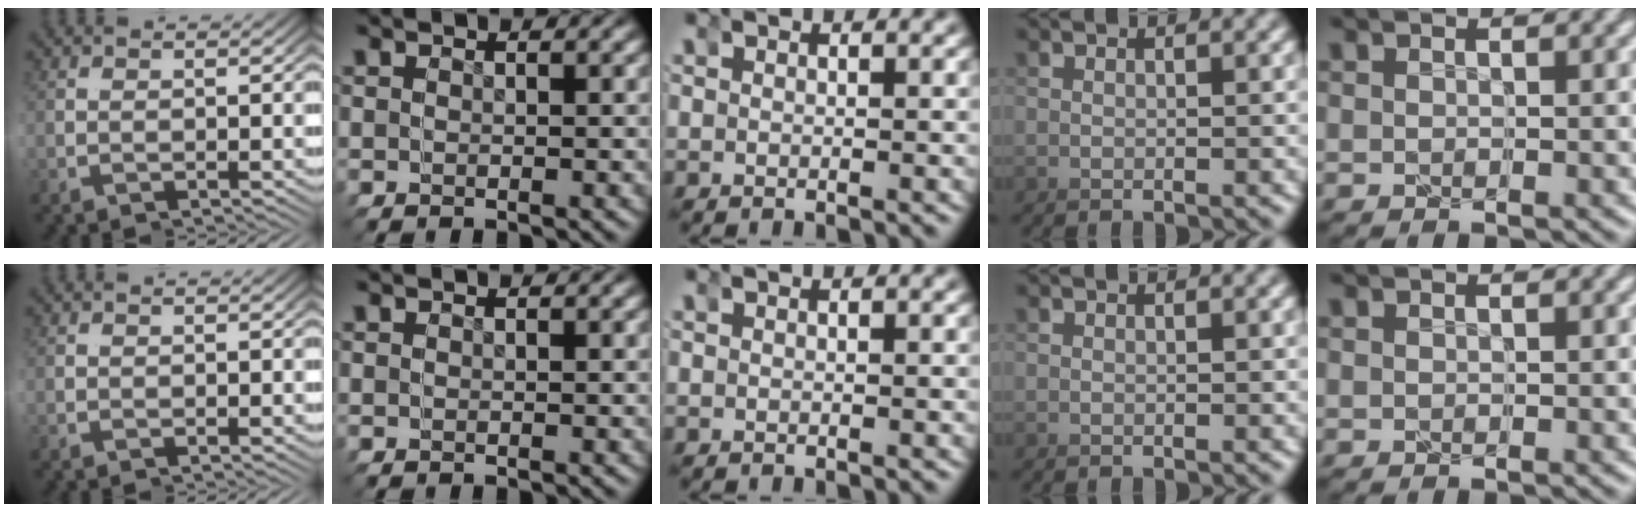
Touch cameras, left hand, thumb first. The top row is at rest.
{}